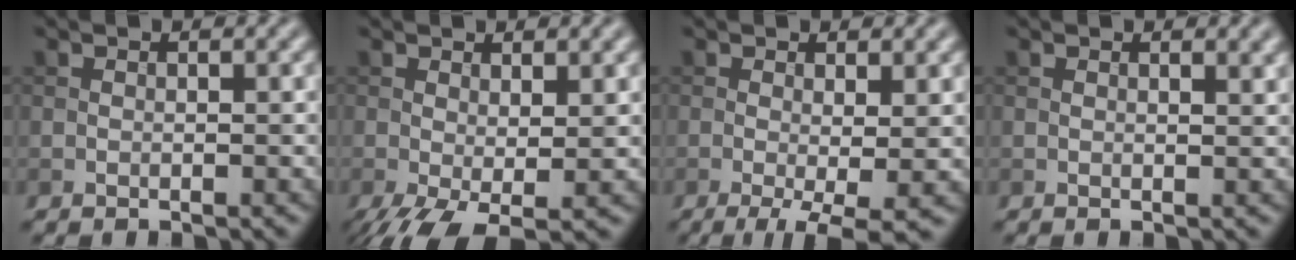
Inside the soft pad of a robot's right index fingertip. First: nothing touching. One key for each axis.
{"total": 4.2, "fx": -1.3, "fy": 1.6, "fz": 3.7, "tx": -0.078, "ty": -0.015, "tz": -0.021}
{"total": 4.7, "fx": -1.1, "fy": 1.1, "fz": 4.4, "tx": -0.072, "ty": -0.016, "tz": -0.016}
{"total": 1.2, "fx": 0.9, "fy": 0.3, "fz": 0.7, "tx": -0.009, "ty": -0.002, "tz": 0.013}